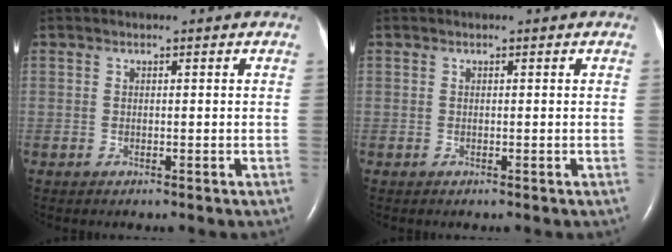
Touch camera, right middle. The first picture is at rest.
{"total": 0.0}